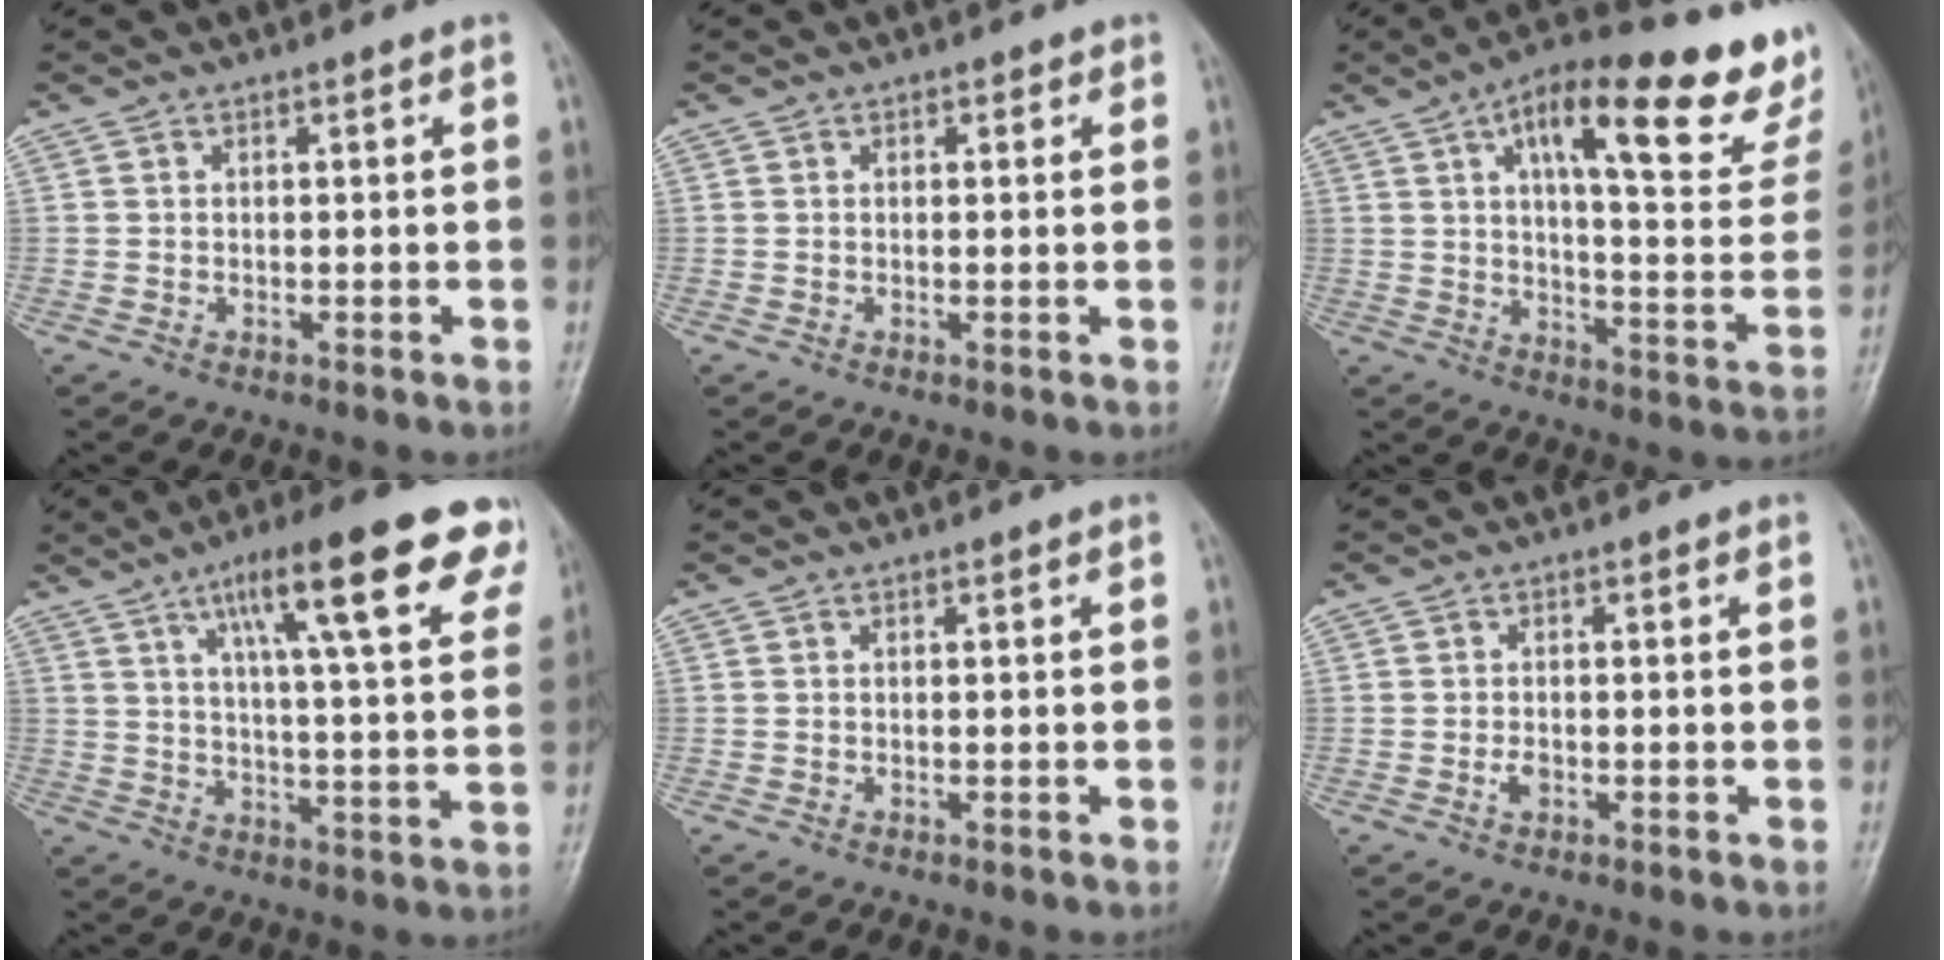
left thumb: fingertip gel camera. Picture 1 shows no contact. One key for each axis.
{"total": 1.2, "fx": 0.6, "fy": 0.9, "fz": 0.7, "tx": 0.005, "ty": 0.000, "tz": 0.003}
{"total": 25.6, "fx": 13.9, "fy": 8.1, "fz": 19.9, "tx": -0.240, "ty": -0.028, "tz": 0.189}
{"total": 19.6, "fx": 10.8, "fy": 3.9, "fz": 15.9, "tx": -0.209, "ty": -0.019, "tz": 0.158}
{"total": 0.0}
{"total": 1.8, "fx": -0.6, "fy": 1.2, "fz": 1.2, "tx": -0.016, "ty": 0.002, "tz": -0.013}